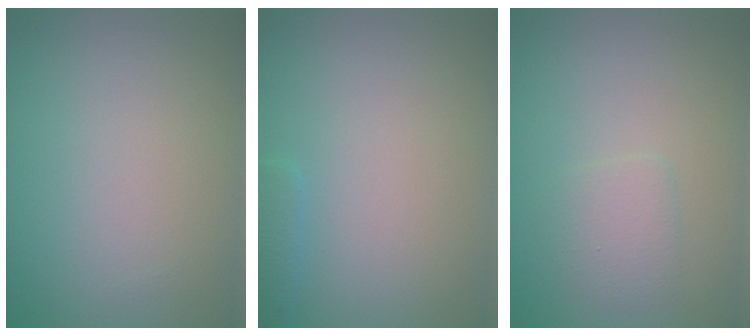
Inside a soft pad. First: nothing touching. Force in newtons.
{"total": 1.0, "press": 1.0, "slide": 0.1}
{"total": 1.6, "press": 1.6, "slide": 0.1}